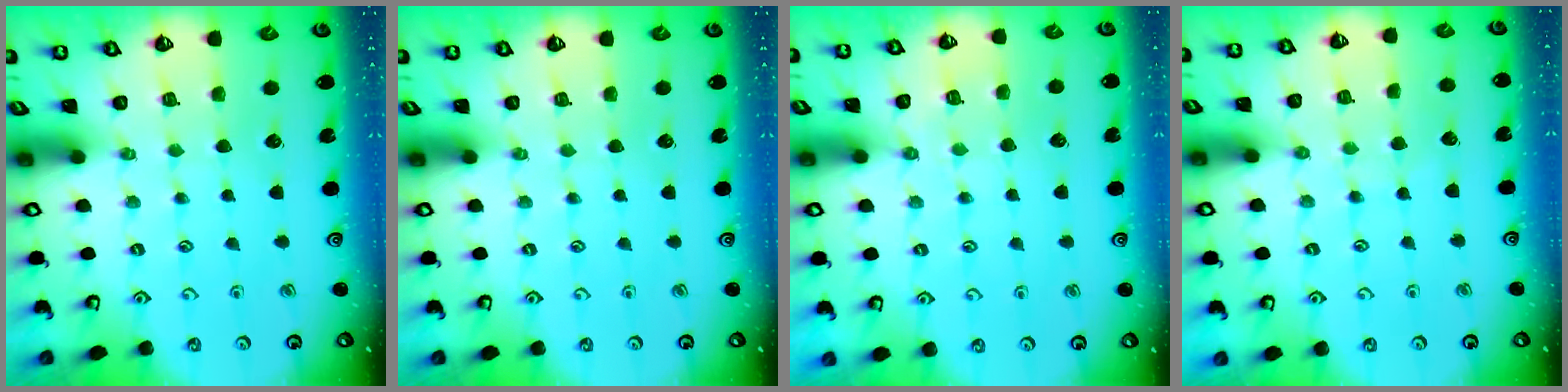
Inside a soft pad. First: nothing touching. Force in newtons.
{"total": 0.0}
{"total": 2.5, "press": 2.5, "slide": 0.4}
{"total": 4.4, "press": 4.3, "slide": 0.4}